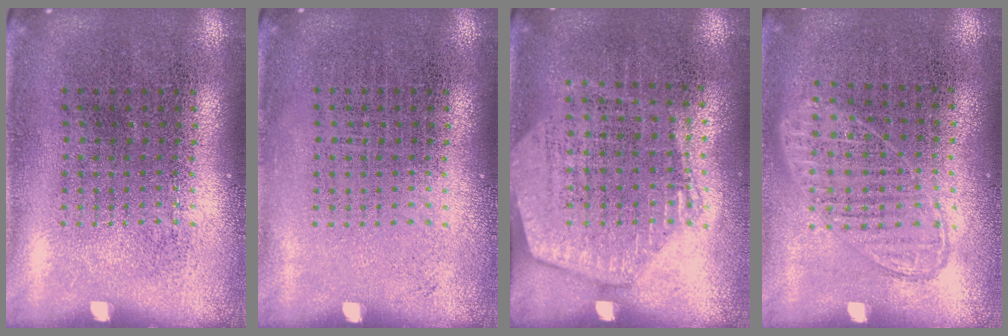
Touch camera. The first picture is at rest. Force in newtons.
{"total": 0.0}
{"total": 1.5, "press": 1.4, "slide": 0.7}
{"total": 0.8, "press": 0.8, "slide": 0.2}